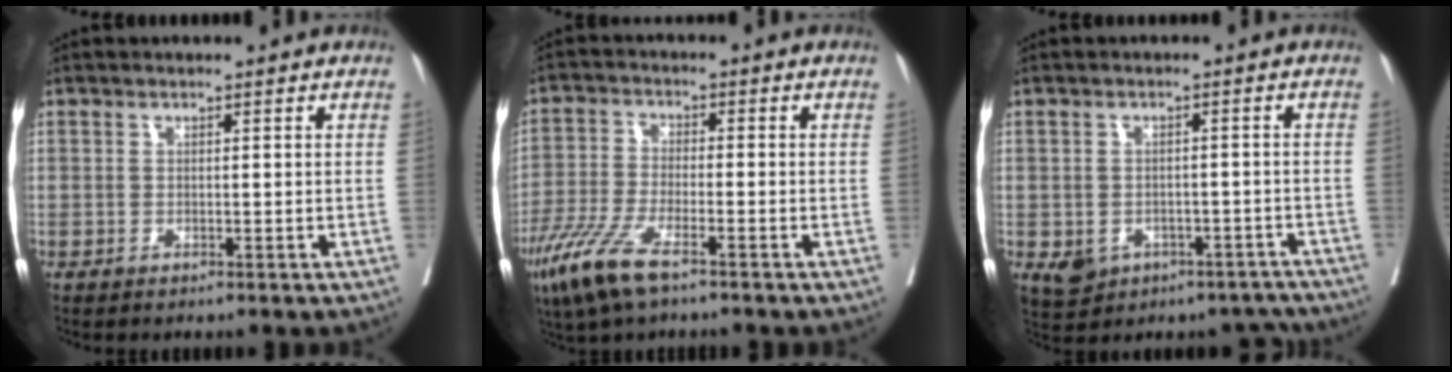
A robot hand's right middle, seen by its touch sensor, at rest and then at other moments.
{"total": 8.6, "force": [-5.5, 1.7, 6.5], "torque": [-0.142, -0.020, -0.105]}
{"total": 9.0, "force": [-5.3, 6.7, 2.7], "torque": [-0.037, 0.025, -0.060]}